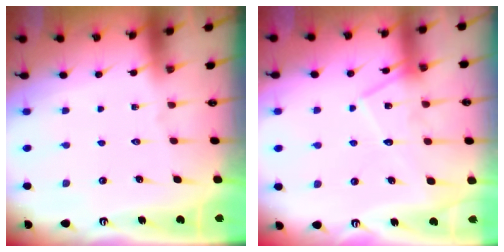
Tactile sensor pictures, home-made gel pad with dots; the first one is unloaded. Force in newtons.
{"total": 14.1, "press": 14.1, "slide": 1.0}